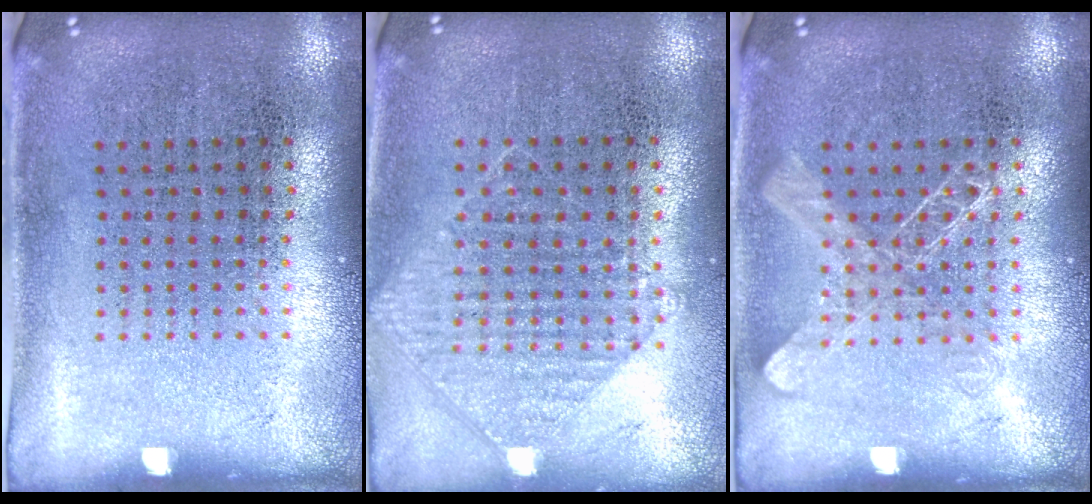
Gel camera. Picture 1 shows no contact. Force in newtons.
{"total": 0.9, "press": 0.8, "slide": 0.3}
{"total": 1.7, "press": 1.7, "slide": 0.4}